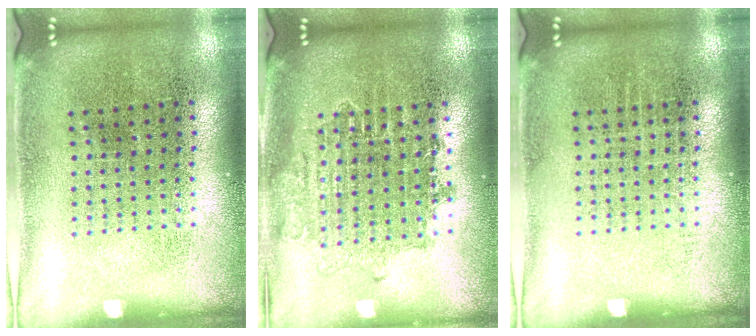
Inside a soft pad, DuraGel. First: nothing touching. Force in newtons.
{"total": 1.6, "press": 1.3, "slide": 0.9}
{"total": 0.0}